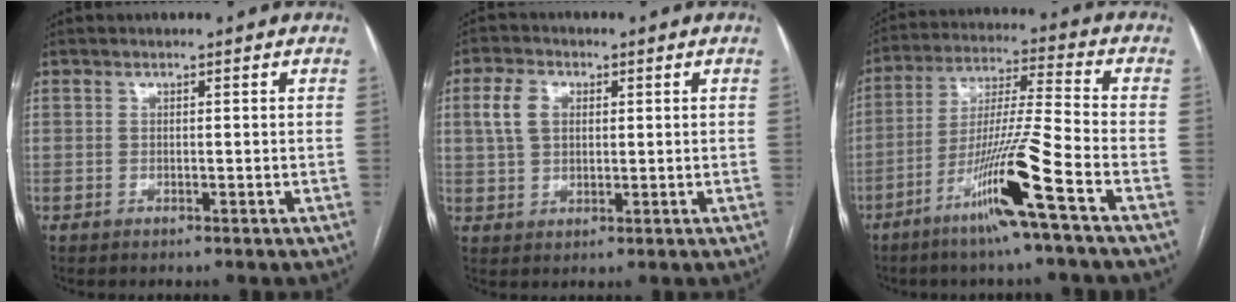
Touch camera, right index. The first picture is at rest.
{"total": 5.1, "force": [1.4, 3.4, 3.5], "torque": [-0.091, 0.018, 0.029]}
{"total": 13.1, "force": [-6.9, -1.8, 11.0], "torque": [-0.209, -0.020, -0.134]}